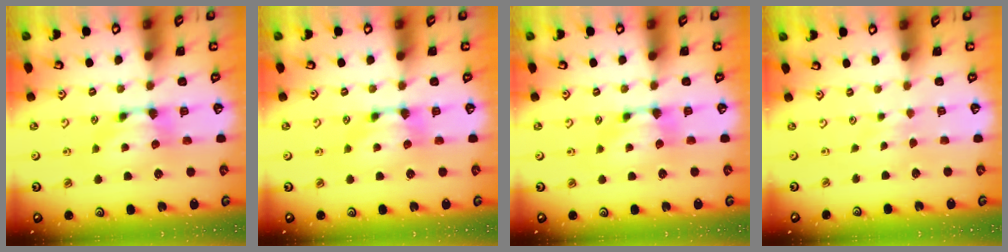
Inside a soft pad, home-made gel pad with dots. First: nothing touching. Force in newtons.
{"total": 0.0}
{"total": 0.0}
{"total": 2.3, "press": 2.3, "slide": 0.3}